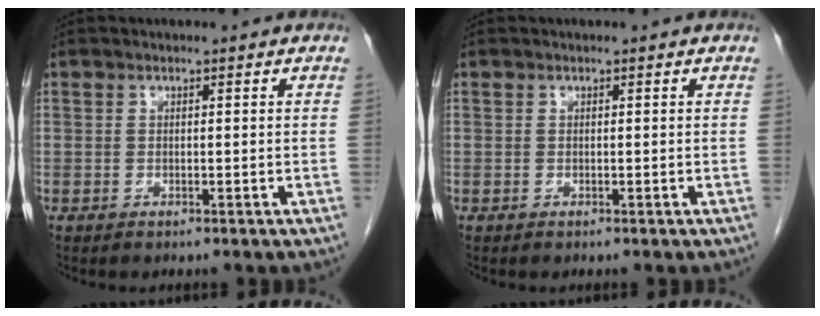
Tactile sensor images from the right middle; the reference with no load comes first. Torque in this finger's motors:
{"motor_torque": [-0.03, -0.10, 0.01, 0.00]}